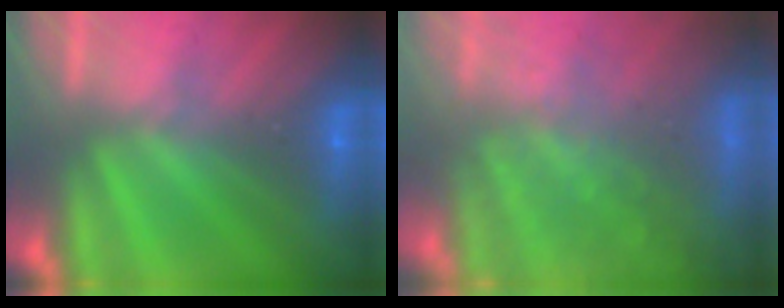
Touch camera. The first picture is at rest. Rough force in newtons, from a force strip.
{"total": 9.7}